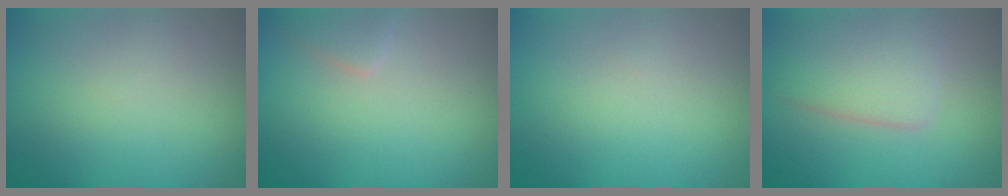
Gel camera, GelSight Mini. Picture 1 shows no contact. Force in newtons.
{"total": 1.6, "press": 1.6, "slide": 0.0}
{"total": 0.0}
{"total": 4.8, "press": 4.8, "slide": 0.2}